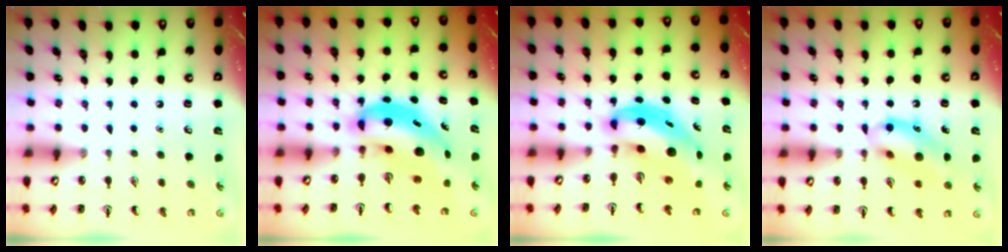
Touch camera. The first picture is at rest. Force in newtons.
{"total": 9.0, "press": 8.7, "slide": 2.3}
{"total": 6.7, "press": 6.6, "slide": 1.2}
{"total": 13.0, "press": 12.7, "slide": 2.6}